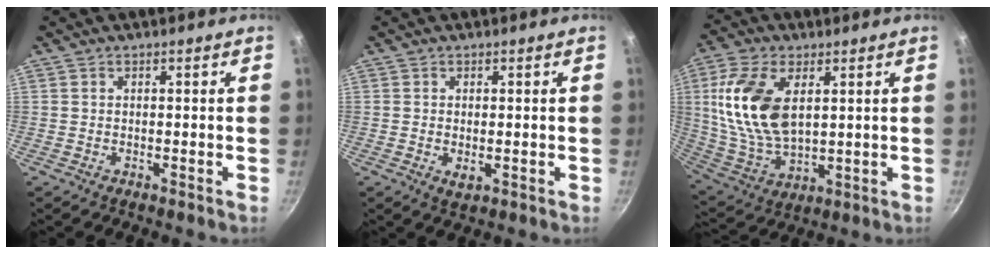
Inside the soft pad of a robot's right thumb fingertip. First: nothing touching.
{"total": 2.2, "force": [-0.1, 1.3, 1.8], "torque": [-0.028, -0.006, -0.001]}
{"total": 16.8, "force": [4.0, 9.4, 13.3], "torque": [-0.254, -0.013, 0.088]}